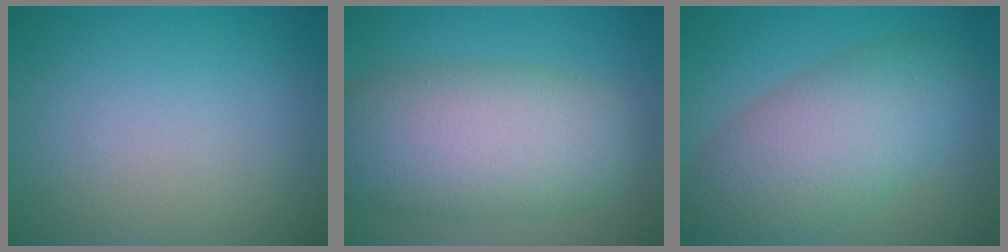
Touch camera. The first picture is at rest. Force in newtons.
{"total": 9.7, "press": 9.7, "slide": 0.5}
{"total": 8.6, "press": 8.6, "slide": 0.6}